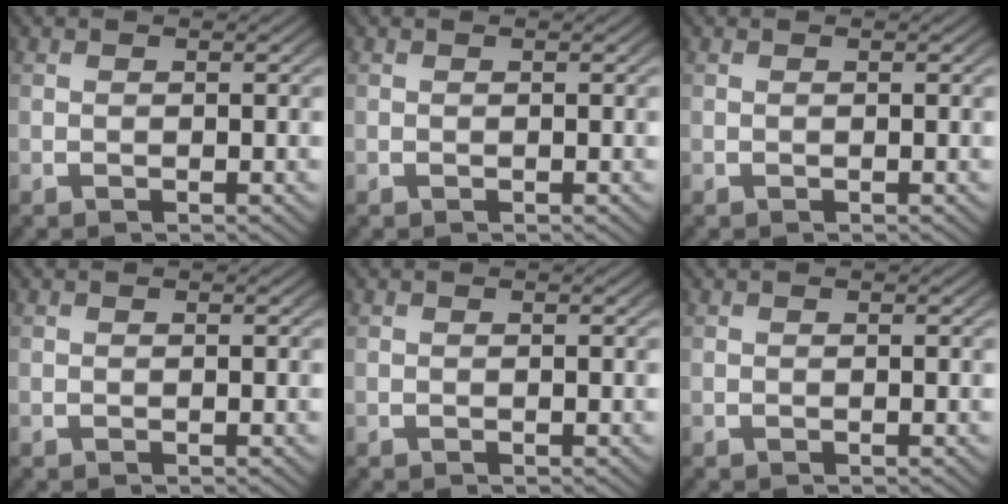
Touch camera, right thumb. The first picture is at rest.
{"total": 0.0}
{"total": 0.0}
{"total": 0.0}
{"total": 0.0}
{"total": 0.0}